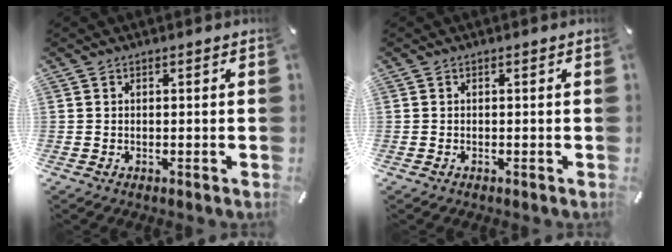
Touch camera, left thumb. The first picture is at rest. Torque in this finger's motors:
{"motor_torque": [-0.28, -0.34, -0.18, 0.10, 0.00]}